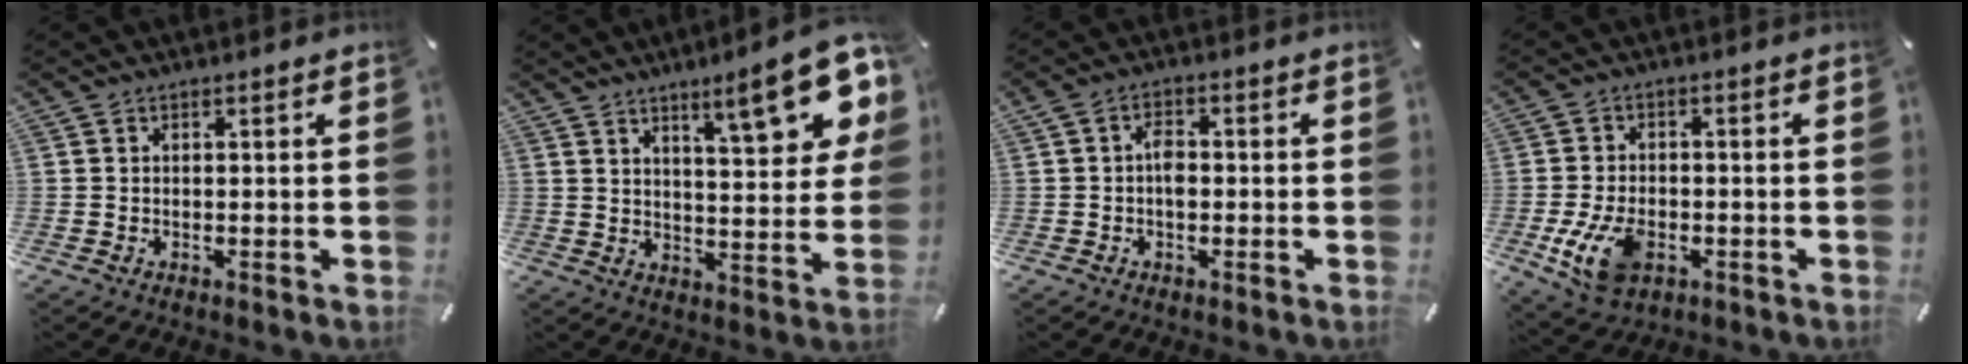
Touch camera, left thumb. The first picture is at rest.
{"total": 15.9, "force": [9.1, 4.3, 12.2], "torque": [-0.169, -0.050, 0.141]}
{"total": 3.6, "force": [-0.5, 2.1, 2.9], "torque": [-0.062, 0.005, -0.012]}
{"total": 9.1, "force": [-3.0, 5.8, 6.4], "torque": [-0.144, 0.004, -0.052]}